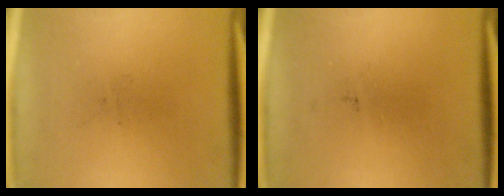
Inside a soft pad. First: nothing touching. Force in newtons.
{"total": 0.0}